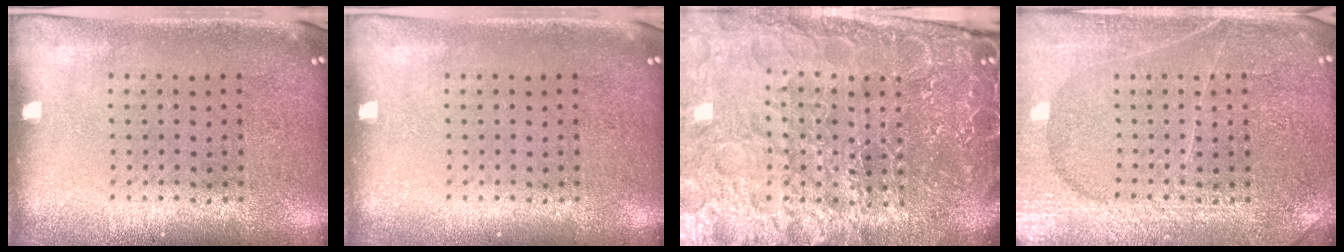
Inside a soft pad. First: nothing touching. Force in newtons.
{"total": 0.0}
{"total": 5.8, "press": 5.2, "slide": 2.6}
{"total": 3.6, "press": 3.6, "slide": 0.5}